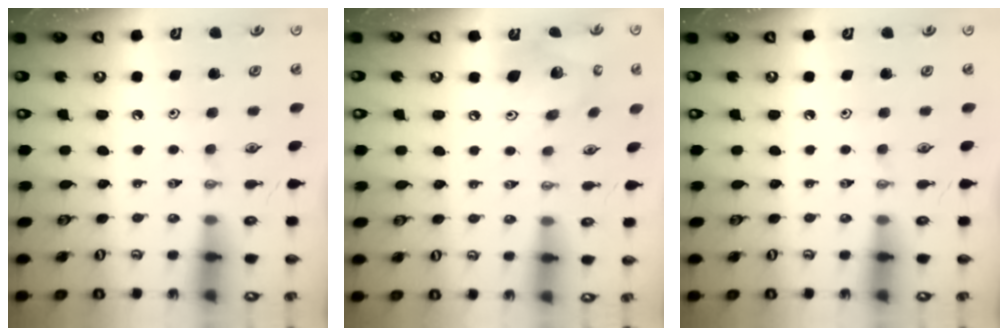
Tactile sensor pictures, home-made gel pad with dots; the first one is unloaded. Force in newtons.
{"total": 14.1, "press": 13.9, "slide": 2.1}
{"total": 0.0}